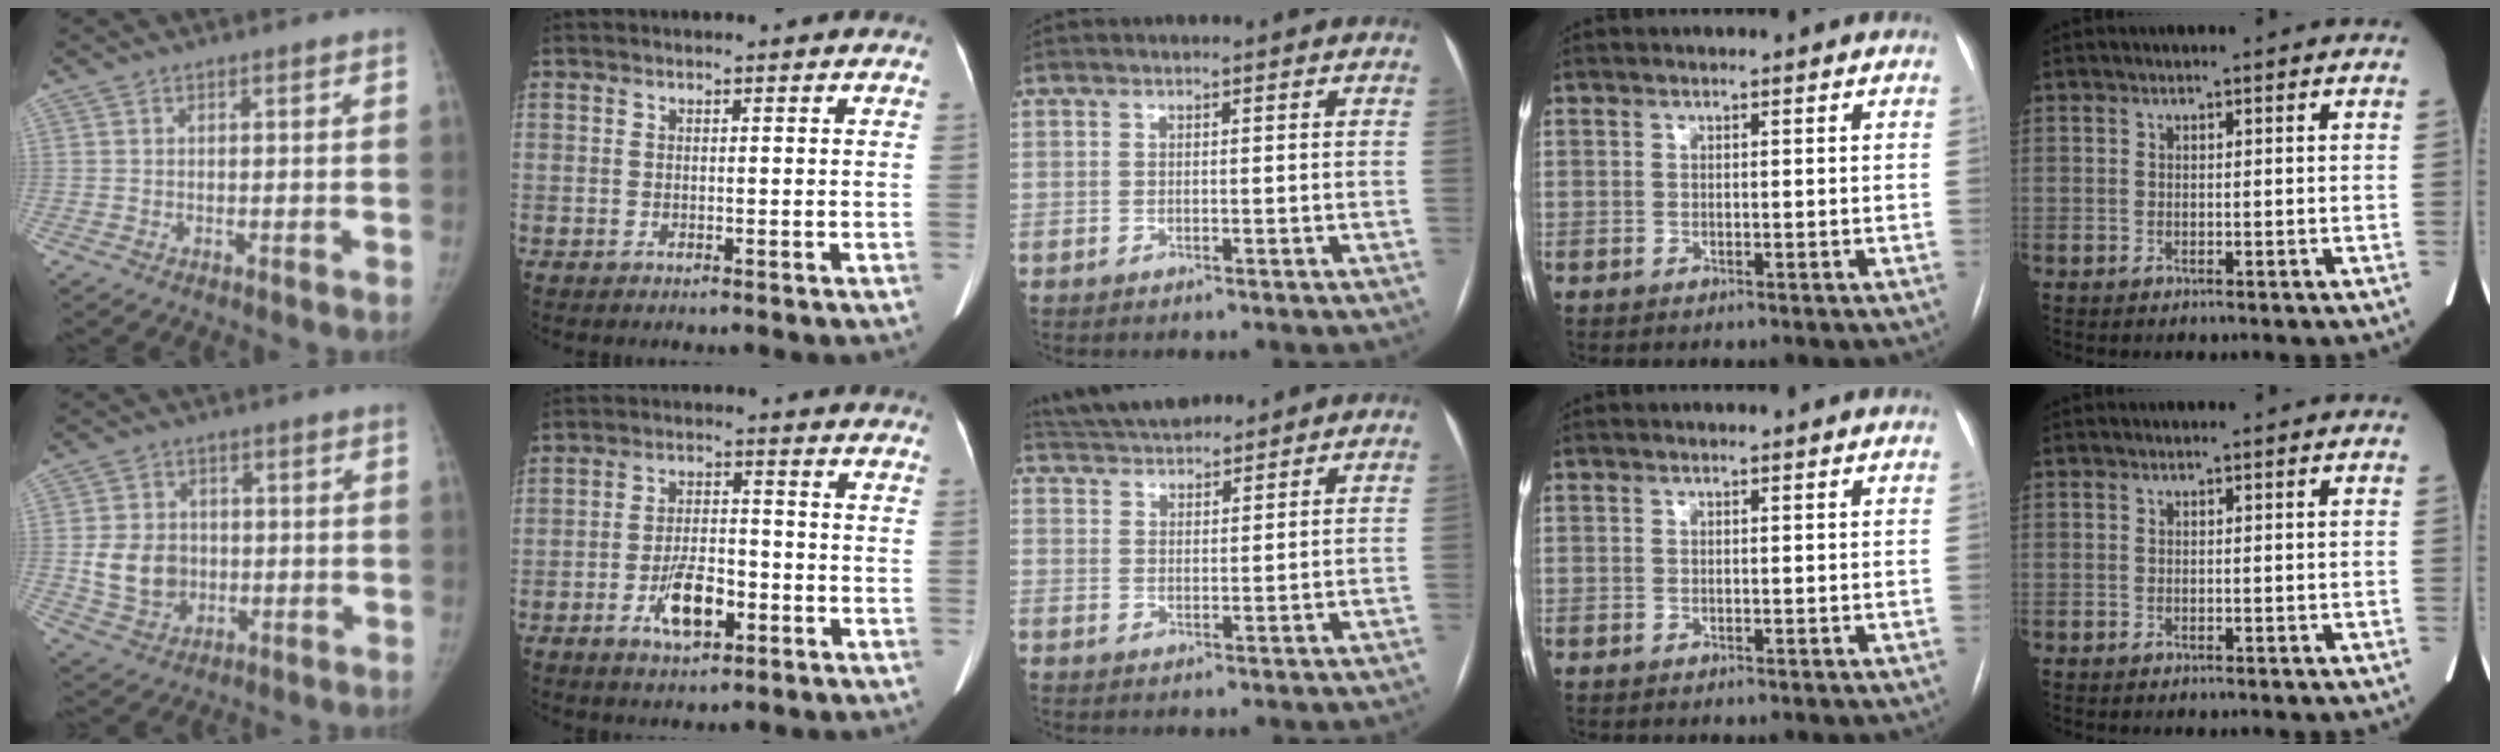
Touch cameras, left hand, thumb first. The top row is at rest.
{"thumb": {"total": 9.6, "force": [-0.6, 8.2, 5.0], "torque": [-0.061, 0.002, 0.000]}, "index": {"total": 7.2, "force": [-3.1, 2.9, 5.8], "torque": [-0.114, 0.004, -0.051]}, "middle": {"total": 9.7, "force": [8.9, 2.4, 2.8], "torque": [-0.053, 0.030, 0.152]}}